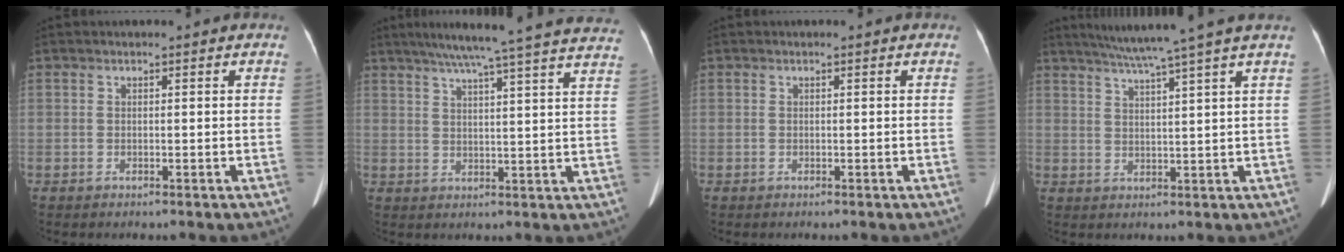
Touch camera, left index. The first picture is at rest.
{"total": 25.0, "force": [22.1, -0.2, 11.6], "torque": [-0.182, -0.016, 0.272]}
{"total": 0.0}
{"total": 9.6, "force": [7.7, -2.4, 5.3], "torque": [-0.083, 0.004, 0.108]}